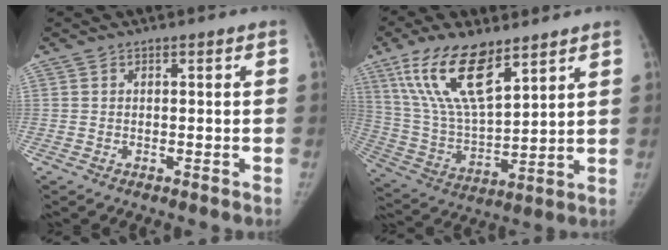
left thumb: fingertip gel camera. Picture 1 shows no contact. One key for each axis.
{"total": 17.4, "fx": 10.3, "fy": 6.7, "fz": 12.3, "tx": -0.218, "ty": -0.042, "tz": 0.204}